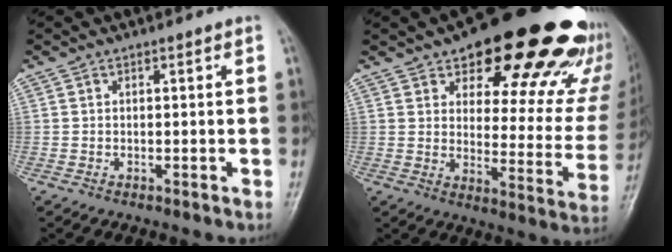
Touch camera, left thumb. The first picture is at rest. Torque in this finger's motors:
{"motor_torque": [0.77, 0.75, 1.49, -1.27, 0.14]}